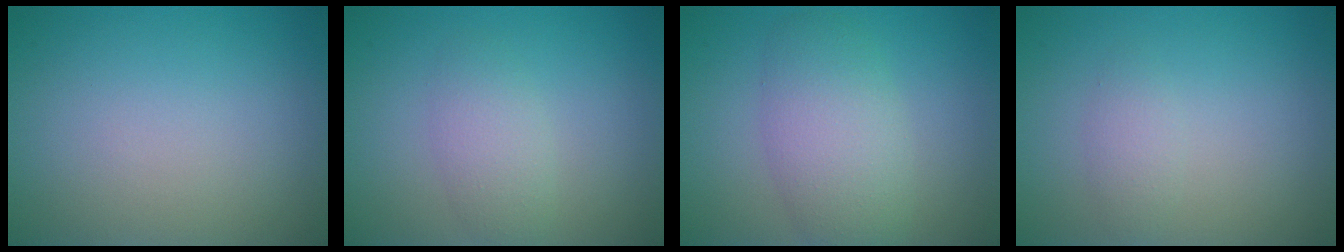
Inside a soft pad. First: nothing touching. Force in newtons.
{"total": 2.3, "press": 2.3, "slide": 0.1}
{"total": 5.1, "press": 5.1, "slide": 0.2}
{"total": 1.3, "press": 1.3, "slide": 0.1}